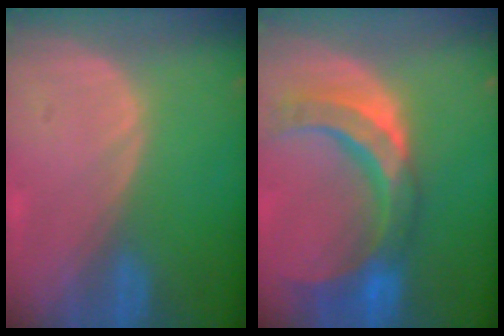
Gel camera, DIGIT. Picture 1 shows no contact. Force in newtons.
{"total": 11.2, "press": 9.6, "slide": 5.9}